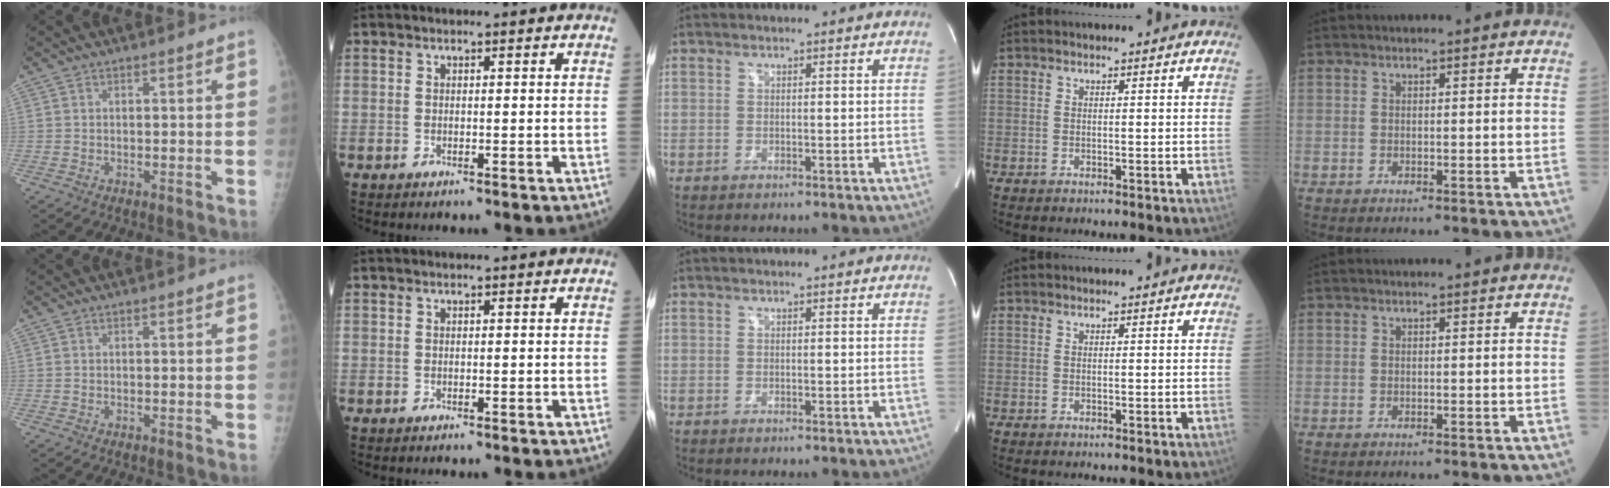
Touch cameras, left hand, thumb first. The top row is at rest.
{}